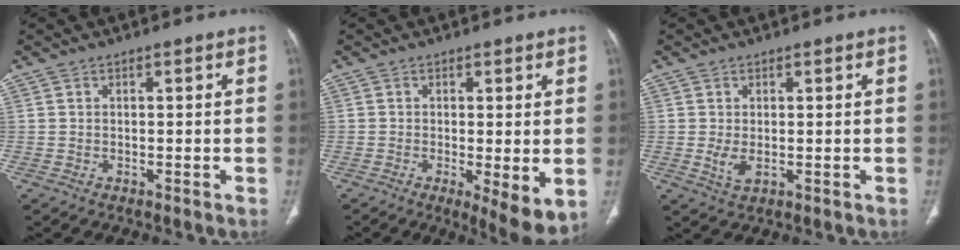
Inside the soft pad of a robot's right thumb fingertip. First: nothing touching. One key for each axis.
{"total": 7.1, "fx": -1.3, "fy": 2.0, "fz": 6.7, "tx": -0.105, "ty": -0.026, "tz": -0.020}
{"total": 2.6, "fx": -0.1, "fy": 1.3, "fz": 2.3, "tx": -0.048, "ty": -0.010, "tz": 0.005}